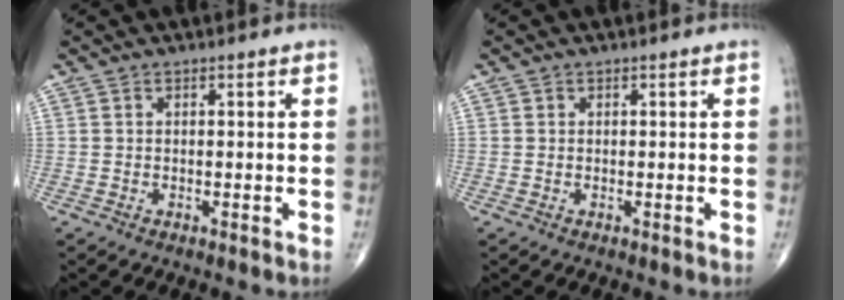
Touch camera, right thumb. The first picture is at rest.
{"total": 0.0}